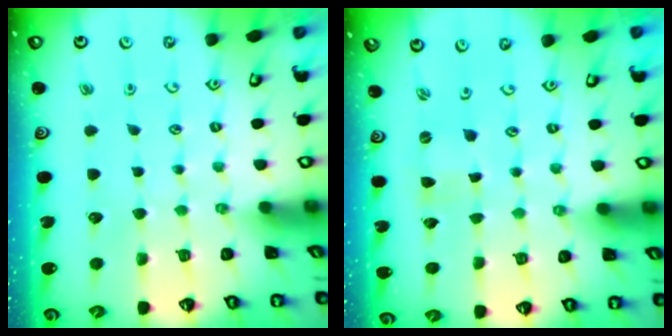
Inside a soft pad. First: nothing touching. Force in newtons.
{"total": 0.0}